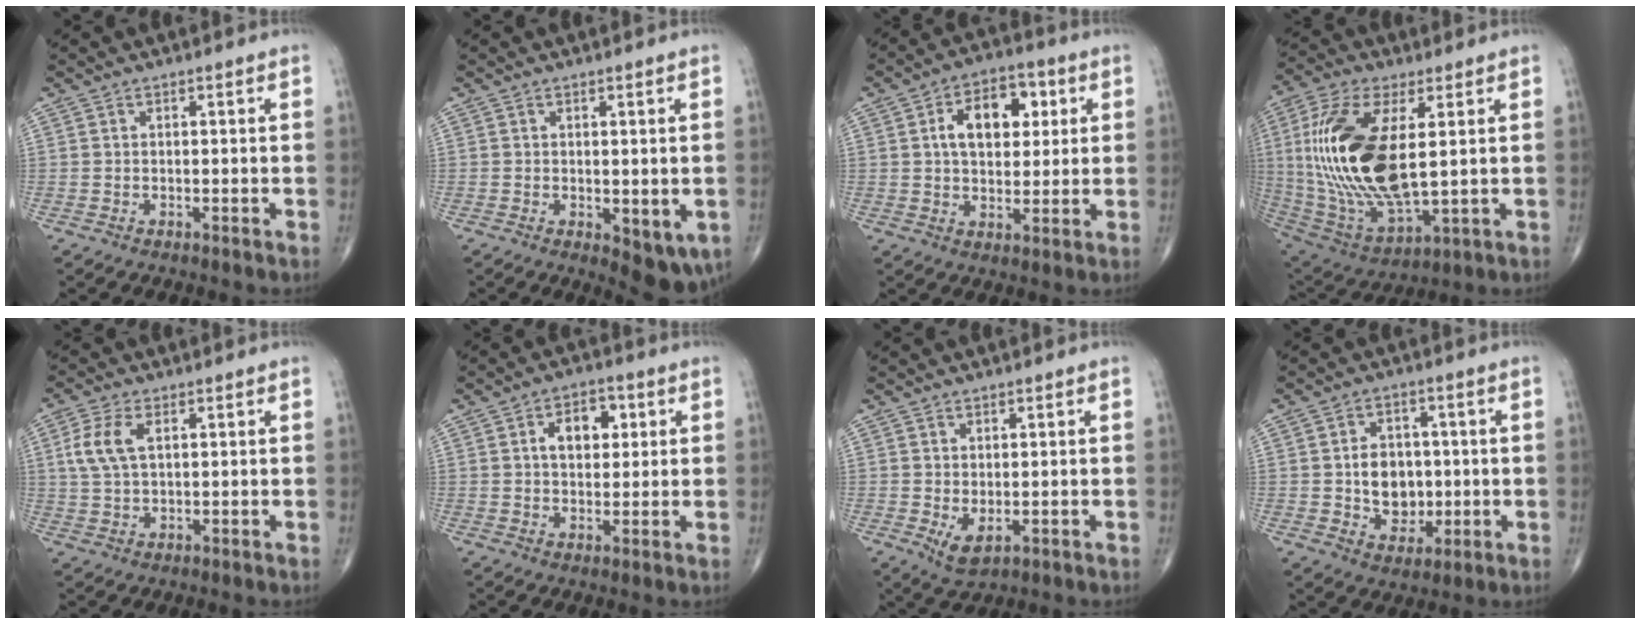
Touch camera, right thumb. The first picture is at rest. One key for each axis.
{"total": 6.7, "fx": -1.6, "fy": 3.0, "fz": 5.8, "tx": -0.055, "ty": -0.010, "tz": -0.011}
{"total": 11.8, "fx": 3.0, "fy": 7.3, "fz": 8.8, "tx": -0.104, "ty": 0.006, "tz": 0.044}
{"total": 23.6, "fx": 3.0, "fy": 10.5, "fz": 20.9, "tx": -0.438, "ty": -0.022, "tz": 0.064}
{"total": 6.5, "fx": 1.8, "fy": 3.4, "fz": 5.2, "tx": -0.125, "ty": 0.007, "tz": 0.038}
{"total": 7.4, "fx": 1.9, "fy": 4.7, "fz": 5.4, "tx": -0.057, "ty": 0.004, "tz": 0.026}
{"total": 3.7, "fx": -0.5, "fy": 2.0, "fz": 3.0, "tx": -0.046, "ty": -0.007, "tz": 0.005}
{"total": 8.9, "fx": -0.2, "fy": 7.1, "fz": 5.4, "tx": -0.045, "ty": 0.003, "tz": 0.004}